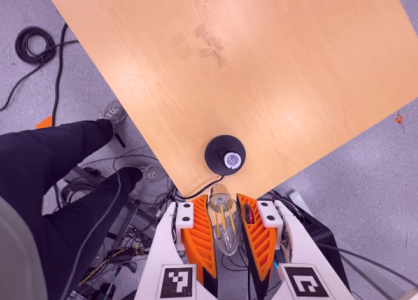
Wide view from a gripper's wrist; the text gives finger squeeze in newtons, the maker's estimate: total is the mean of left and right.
{"total": 21.6, "left": 23.2, "right": 20.1}